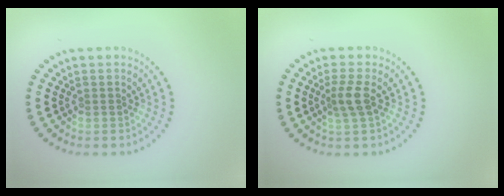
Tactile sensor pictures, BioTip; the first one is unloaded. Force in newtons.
{"total": 2.1, "press": 1.7, "slide": 1.3}